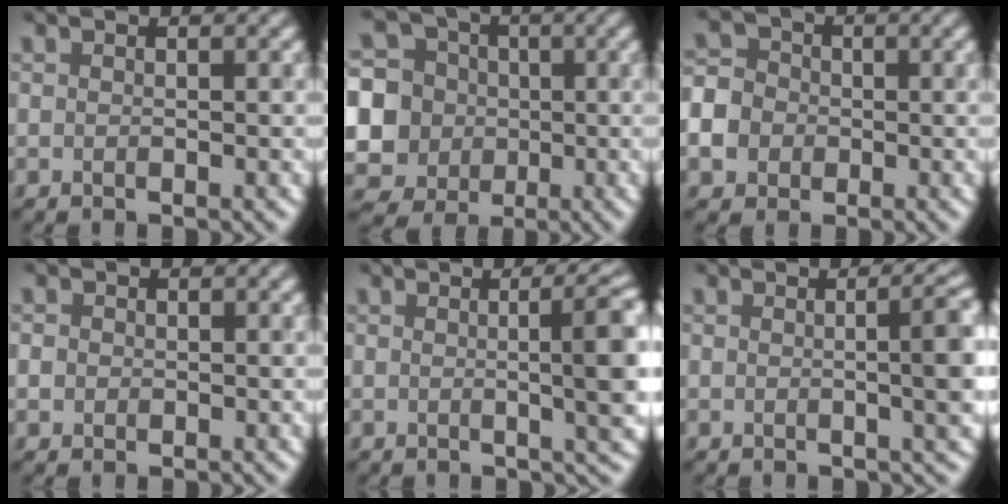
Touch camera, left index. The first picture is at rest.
{"total": 11.2, "force": [-0.6, 10.7, 3.5], "torque": [-0.127, 0.019, -0.027]}
{"total": 6.9, "force": [-2.0, 6.0, 2.6], "torque": [-0.063, -0.006, -0.060]}
{"total": 1.4, "force": [0.3, 1.3, 0.5], "torque": [-0.005, 0.005, -0.005]}
{"total": 6.9, "force": [0.2, 1.9, 6.6], "torque": [-0.069, 0.003, 0.005]}
{"total": 5.5, "force": [0.0, 1.7, 5.3], "torque": [-0.051, 0.007, 0.001]}